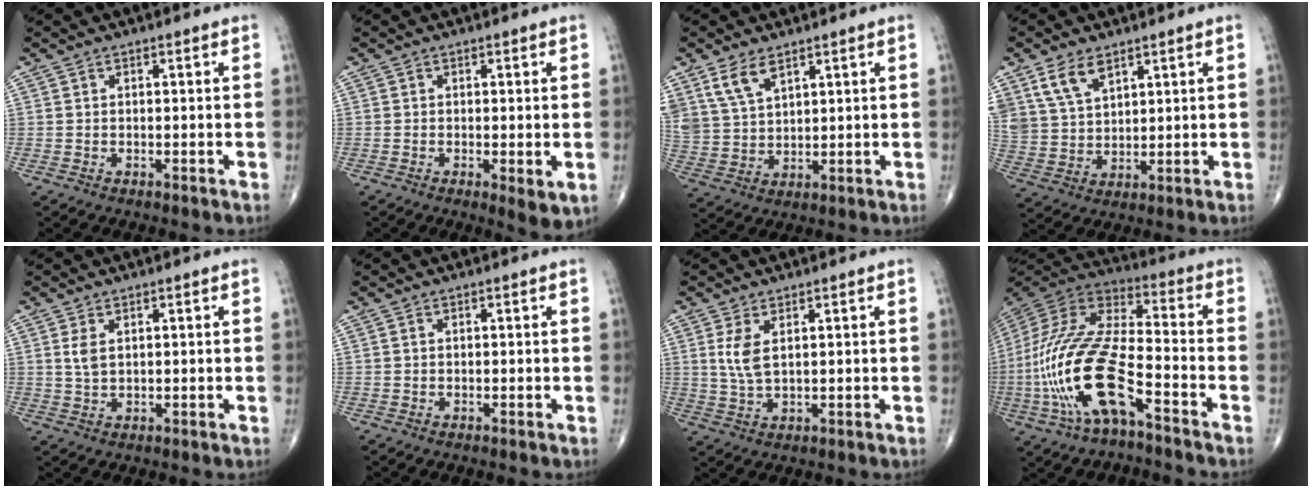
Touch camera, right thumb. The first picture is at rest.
{"total": 3.9, "force": [-0.7, 1.3, 3.6], "torque": [-0.057, -0.013, -0.013]}
{"total": 7.7, "force": [4.9, 4.0, 4.4], "torque": [-0.082, -0.014, 0.108]}
{"total": 8.5, "force": [5.2, 4.8, 4.7], "torque": [-0.082, -0.015, 0.113]}
{"total": 3.1, "force": [1.0, 1.7, 2.4], "torque": [-0.047, -0.001, 0.024]}
{"total": 0.0}
{"total": 4.8, "force": [1.5, 2.1, 4.0], "torque": [-0.088, -0.006, 0.038]}
{"total": 22.5, "force": [-8.3, 8.3, 19.2], "torque": [-0.437, 0.040, -0.152]}